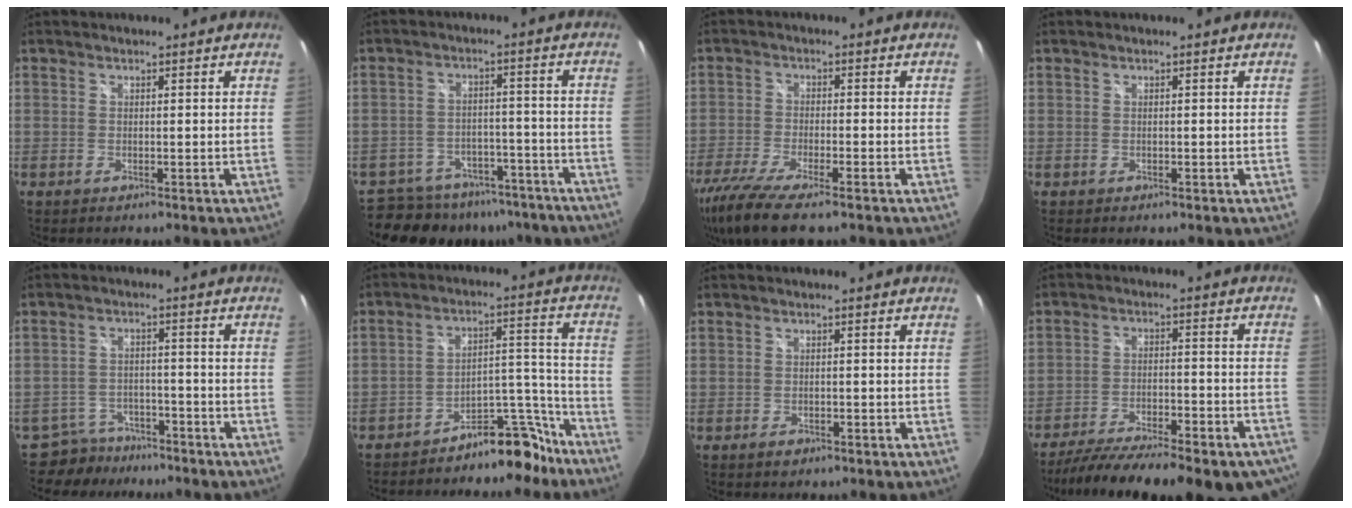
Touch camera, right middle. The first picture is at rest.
{"total": 14.7, "force": [-12.1, 6.8, 4.8], "torque": [-0.106, 0.005, -0.161]}
{"total": 13.7, "force": [-10.1, 2.6, 8.8], "torque": [-0.193, -0.049, -0.181]}
{"total": 0.0}
{"total": 6.5, "force": [-5.4, 3.6, 0.4], "torque": [-0.022, 0.014, -0.082]}
{"total": 11.1, "force": [-9.7, 4.1, 3.3], "torque": [-0.029, 0.061, -0.137]}
{"total": 1.9, "force": [-1.2, 1.1, 1.0], "torque": [-0.017, -0.001, -0.016]}
{"total": 27.5, "force": [-22.1, 7.2, 14.7], "torque": [-0.246, -0.046, -0.299]}